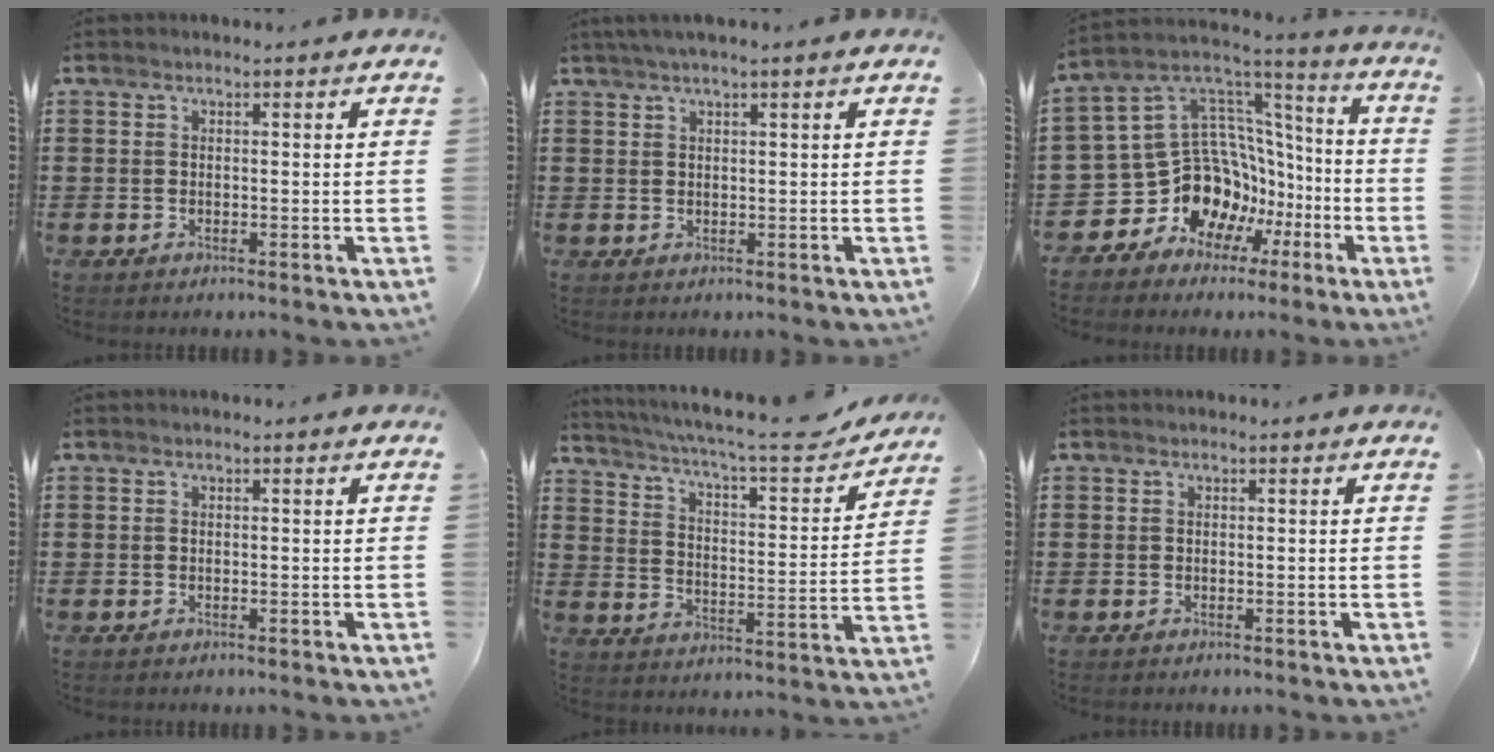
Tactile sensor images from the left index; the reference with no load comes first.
{"total": 1.6, "force": [1.1, 0.0, 1.2], "torque": [-0.023, 0.000, 0.020]}
{"total": 13.1, "force": [-3.5, 11.9, 4.3], "torque": [-0.133, -0.026, -0.039]}
{"total": 0.0}
{"total": 7.2, "force": [5.9, 0.4, 4.0], "torque": [-0.095, -0.039, 0.091]}
{"total": 0.0}